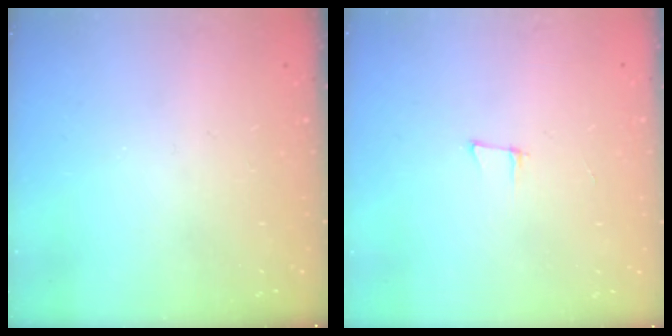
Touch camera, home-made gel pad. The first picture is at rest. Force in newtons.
{"total": 5.8, "press": 5.1, "slide": 2.8}